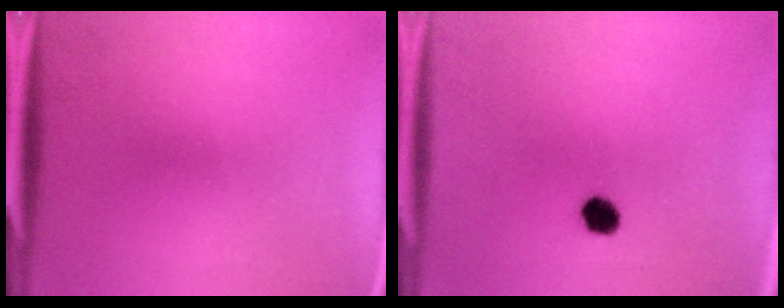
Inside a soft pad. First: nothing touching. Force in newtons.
{"total": 3.9}